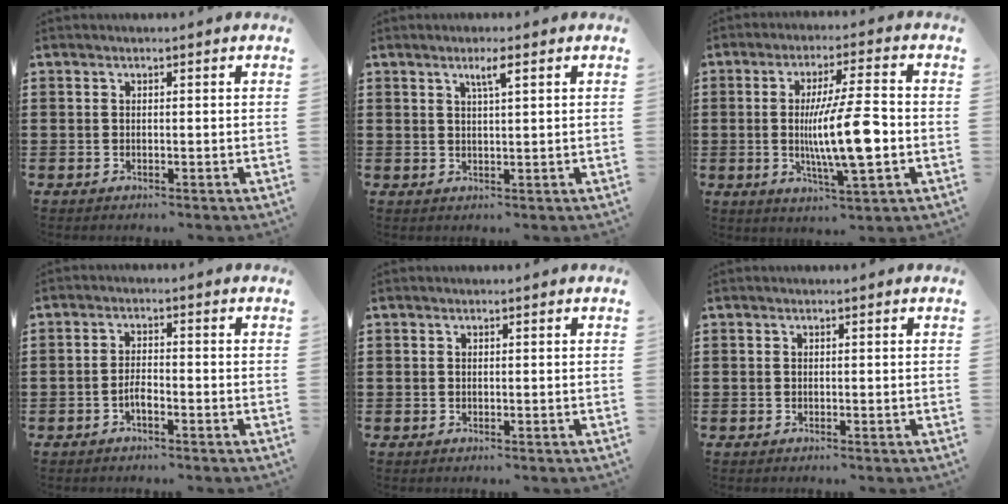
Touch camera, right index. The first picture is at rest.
{"total": 2.6, "force": [1.3, 0.3, 2.2], "torque": [-0.046, 0.003, 0.021]}
{"total": 11.8, "force": [-1.6, 2.2, 11.5], "torque": [-0.188, -0.009, -0.031]}
{"total": 2.4, "force": [-1.3, 0.6, 1.9], "torque": [-0.042, -0.001, -0.027]}
{"total": 0.0}
{"total": 0.0}